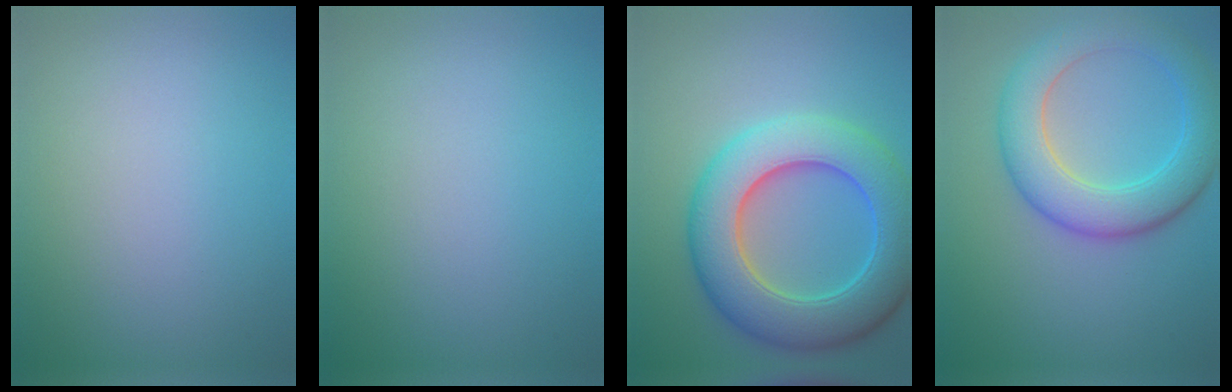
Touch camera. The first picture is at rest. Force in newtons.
{"total": 0.0}
{"total": 9.6, "press": 9.6, "slide": 0.5}
{"total": 6.6, "press": 6.6, "slide": 0.2}